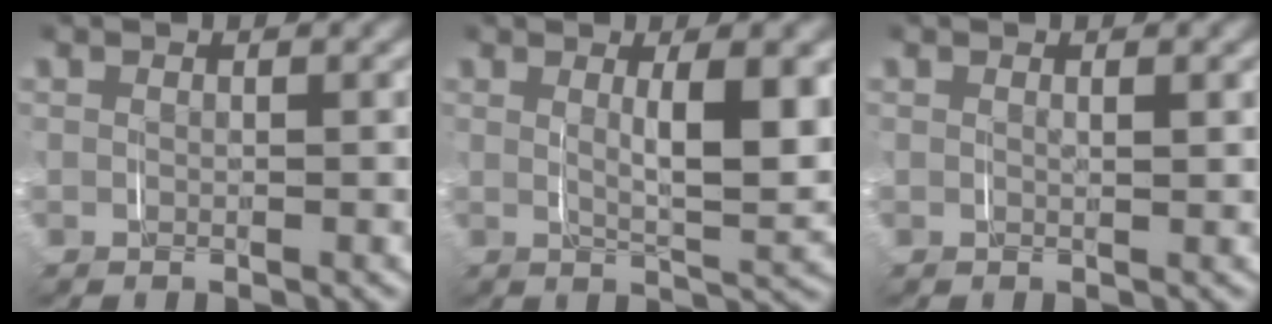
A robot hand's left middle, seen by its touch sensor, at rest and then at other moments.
{"total": 4.4, "force": [1.9, 0.5, 4.0], "torque": [-0.050, 0.006, 0.031]}
{"total": 0.7, "force": [0.5, -0.4, -0.2], "torque": [0.001, 0.000, 0.009]}